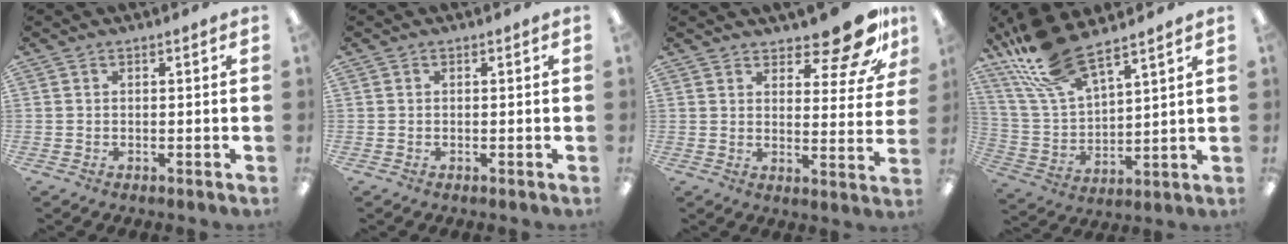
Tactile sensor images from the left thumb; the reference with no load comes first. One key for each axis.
{"total": 0.0}
{"total": 13.7, "fx": 10.8, "fy": 4.2, "fz": 7.4, "tx": -0.087, "ty": -0.079, "tz": 0.180}
{"total": 16.5, "fx": 12.7, "fy": 5.2, "fz": 9.1, "tx": -0.210, "ty": -0.056, "tz": 0.229}